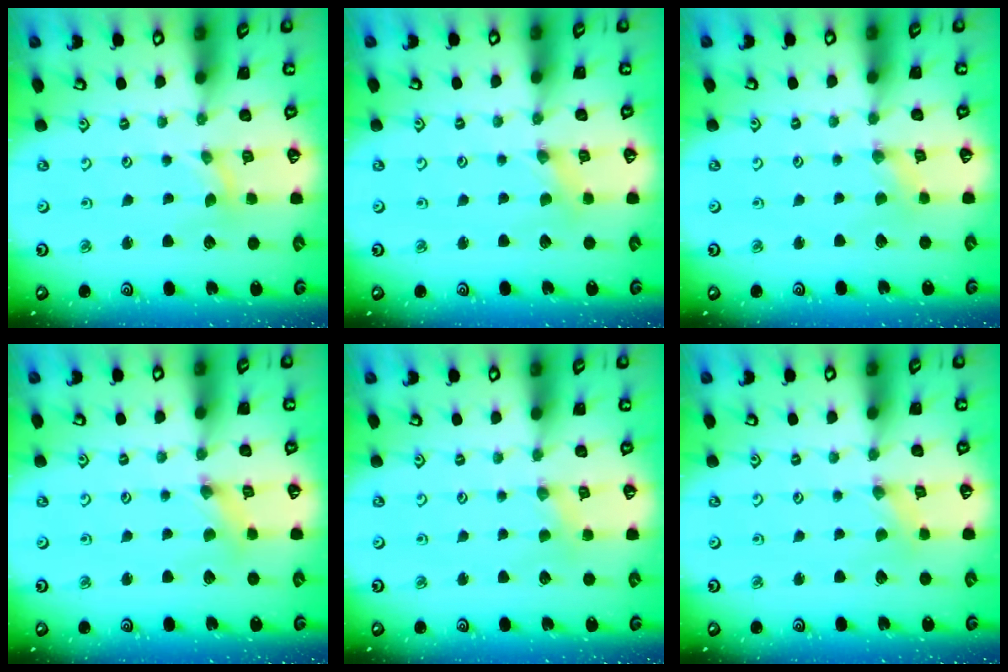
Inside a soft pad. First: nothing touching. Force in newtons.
{"total": 0.0}
{"total": 0.6, "press": 0.5, "slide": 0.1}
{"total": 2.4, "press": 2.3, "slide": 0.4}
{"total": 1.6, "press": 1.6, "slide": 0.3}
{"total": 0.0}